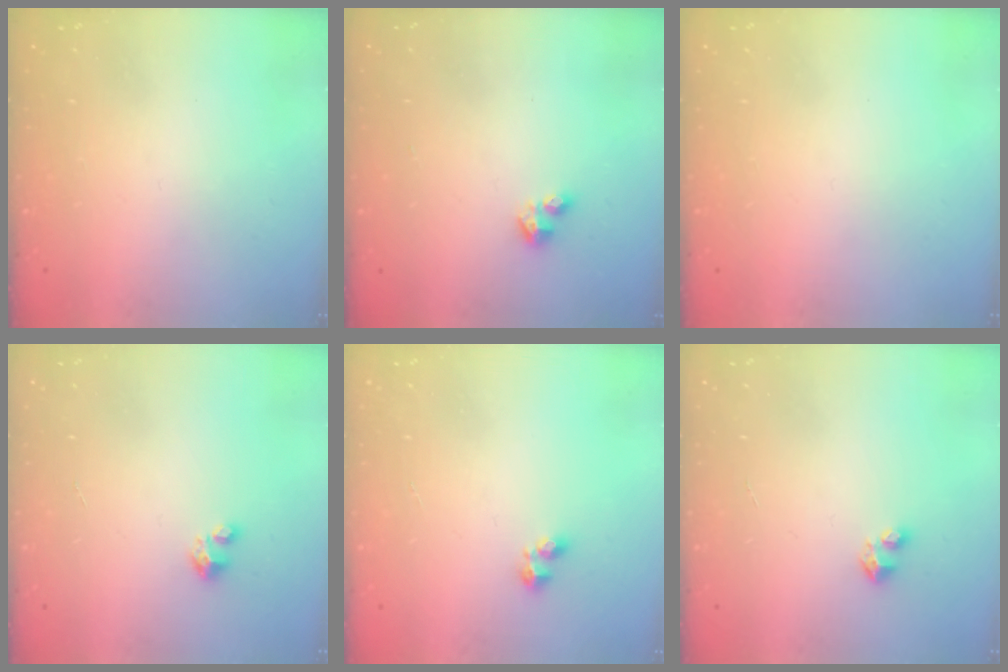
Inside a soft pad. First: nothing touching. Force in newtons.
{"total": 2.9, "press": 2.8, "slide": 0.6}
{"total": 0.0}
{"total": 1.8, "press": 1.8, "slide": 0.1}
{"total": 2.2, "press": 2.1, "slide": 0.7}
{"total": 3.0, "press": 2.9, "slide": 0.2}